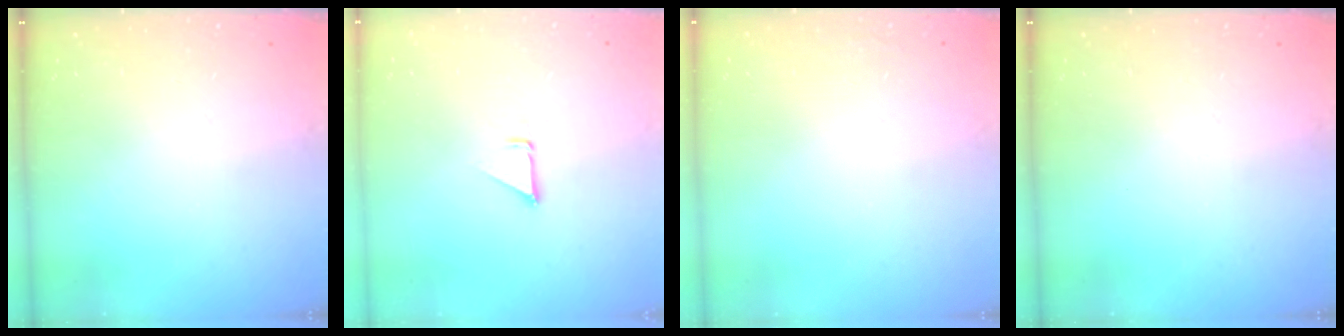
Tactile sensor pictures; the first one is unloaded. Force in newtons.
{"total": 1.5, "press": 1.5, "slide": 0.1}
{"total": 1.5, "press": 1.5, "slide": 0.1}
{"total": 0.0}